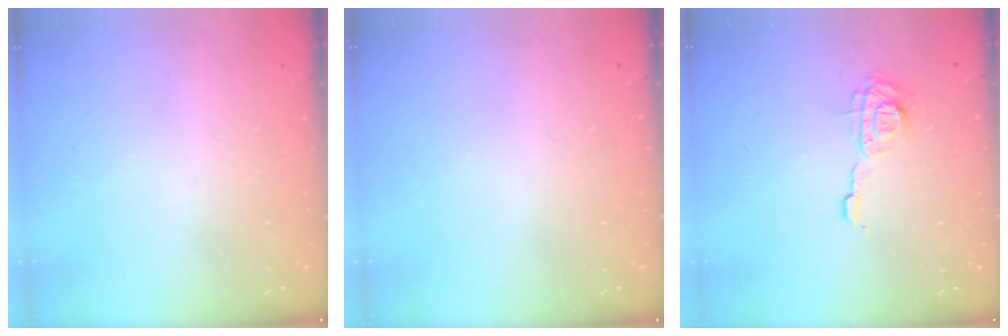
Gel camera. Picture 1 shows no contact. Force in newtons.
{"total": 0.0}
{"total": 9.0, "press": 9.0, "slide": 0.4}